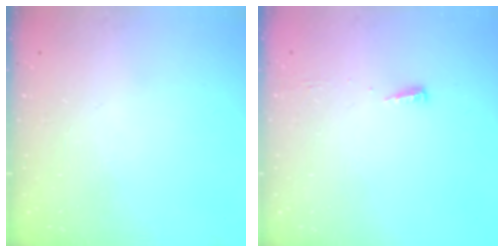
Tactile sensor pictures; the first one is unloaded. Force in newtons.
{"total": 3.7, "press": 3.7, "slide": 0.5}